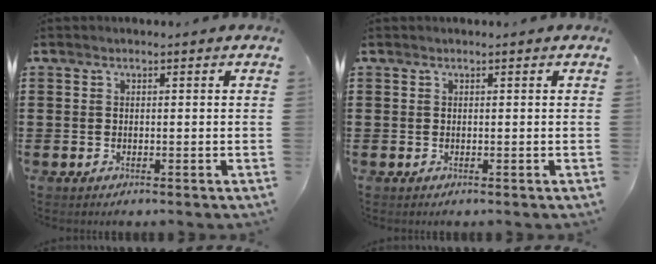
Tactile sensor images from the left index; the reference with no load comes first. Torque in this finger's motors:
{"motor_torque": [0.06, 0.01, 0.05, -0.01]}